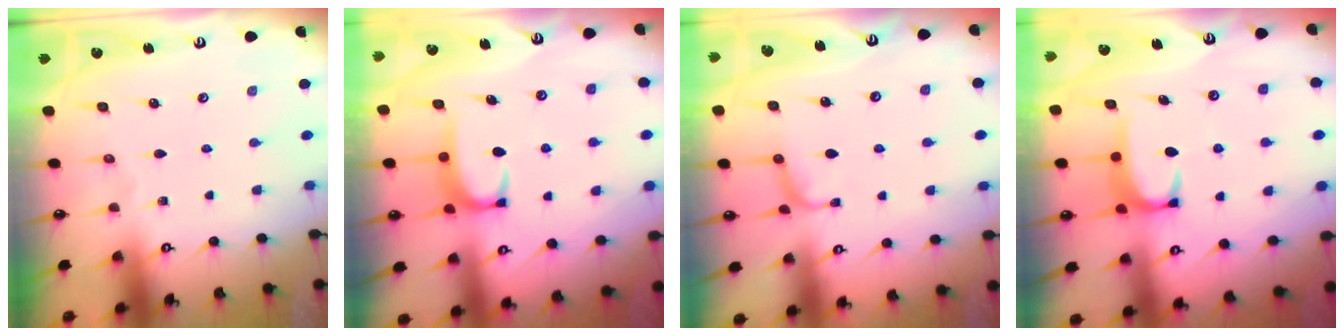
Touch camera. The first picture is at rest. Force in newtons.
{"total": 2.7, "press": 2.6, "slide": 0.5}
{"total": 2.0, "press": 1.8, "slide": 0.9}
{"total": 2.0, "press": 1.9, "slide": 0.6}